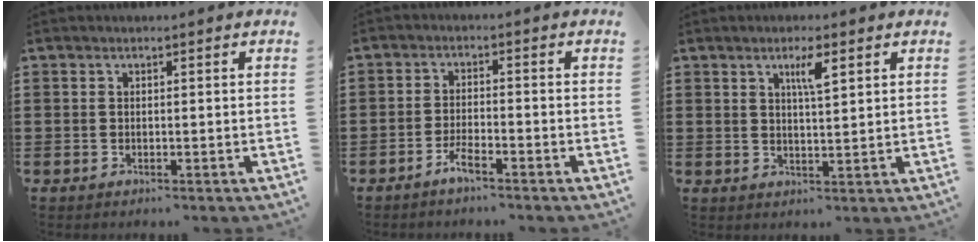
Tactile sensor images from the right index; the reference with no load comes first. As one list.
[{"total": 2.8, "force": [-2.2, 0.2, 1.7], "torque": [-0.038, 0.001, -0.043]}, {"total": 3.6, "force": [1.9, 0.6, 3.0], "torque": [-0.057, 0.002, 0.029]}]